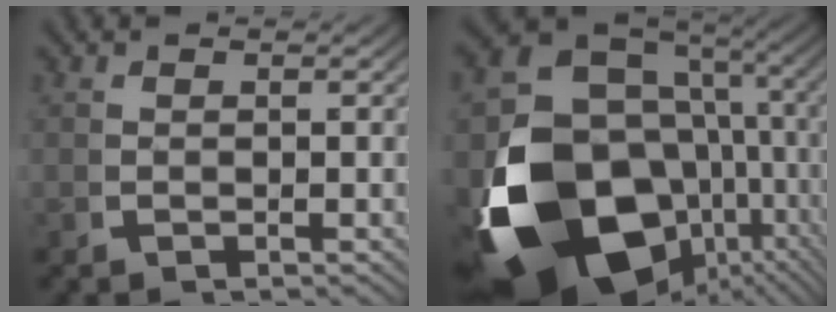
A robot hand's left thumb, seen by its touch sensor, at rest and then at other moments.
{"total": 26.4, "force": [-5.8, 18.6, 17.9], "torque": [-0.362, -0.081, -0.069]}